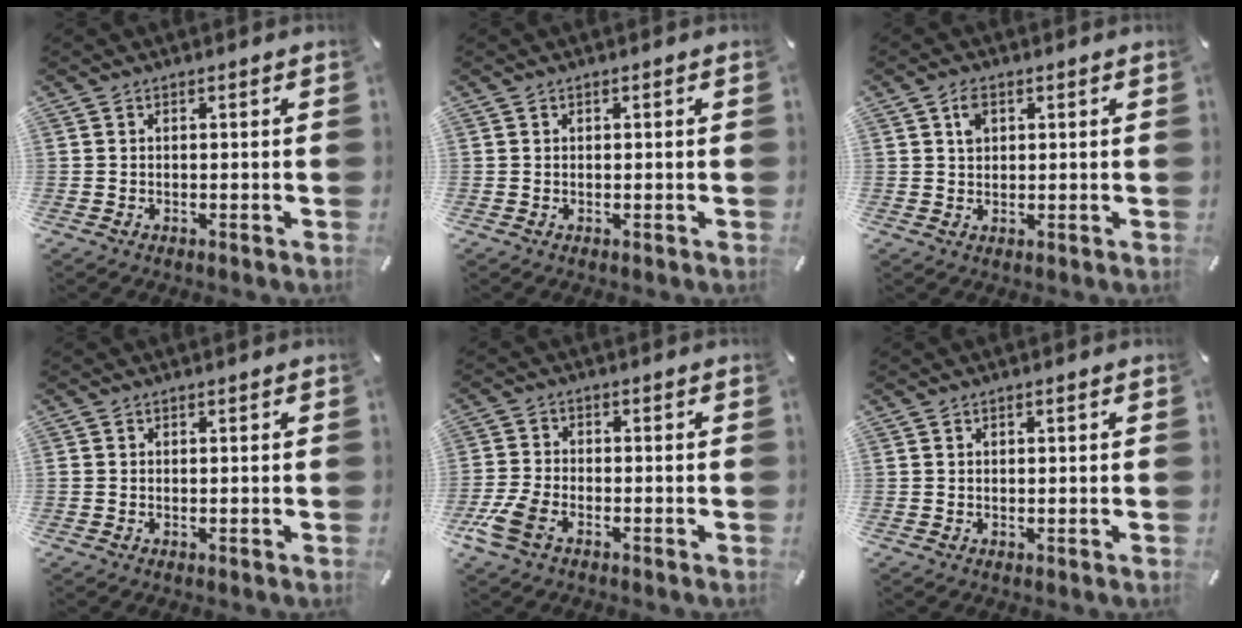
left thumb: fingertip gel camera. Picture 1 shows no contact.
{"total": 0.0}
{"total": 3.1, "force": [1.3, 2.0, 1.9], "torque": [-0.029, -0.002, 0.019]}
{"total": 0.0}
{"total": 6.3, "force": [-3.5, 3.4, 4.1], "torque": [-0.107, 0.001, -0.070]}
{"total": 0.6, "force": [0.2, 0.4, 0.4], "torque": [-0.007, 0.002, 0.003]}